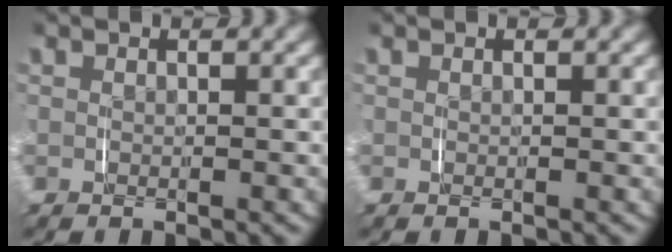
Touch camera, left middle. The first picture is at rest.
{"total": 0.0}